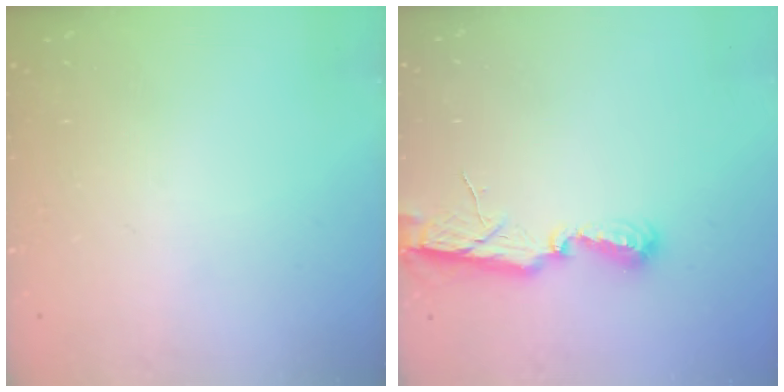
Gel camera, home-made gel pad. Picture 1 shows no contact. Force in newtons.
{"total": 7.0, "press": 7.0, "slide": 0.5}